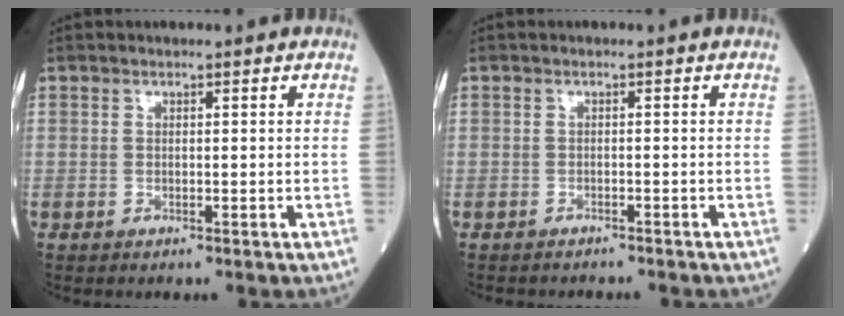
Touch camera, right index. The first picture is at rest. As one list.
[{"total": 3.6, "force": [-3.4, 1.3, 0.5], "torque": [-0.005, -0.002, -0.043]}]